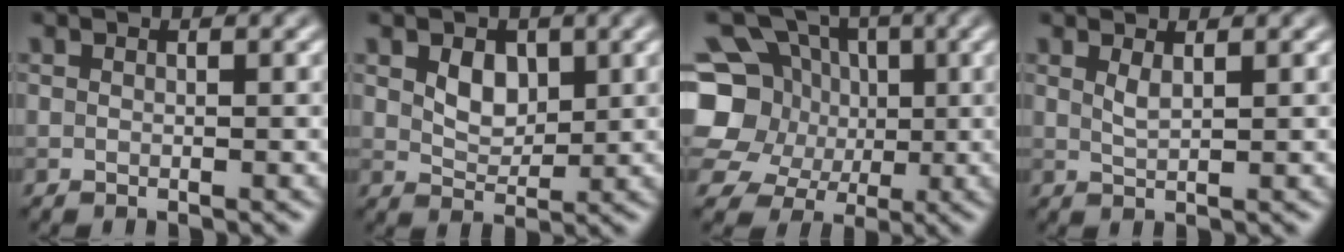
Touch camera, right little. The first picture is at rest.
{"total": 2.7, "force": [0.9, 1.8, 1.7], "torque": [-0.034, -0.004, 0.019]}
{"total": 9.9, "force": [0.6, 8.8, 4.6], "torque": [-0.105, 0.005, -0.017]}
{"total": 1.2, "force": [0.7, 0.3, 1.0], "torque": [-0.022, -0.001, 0.014]}